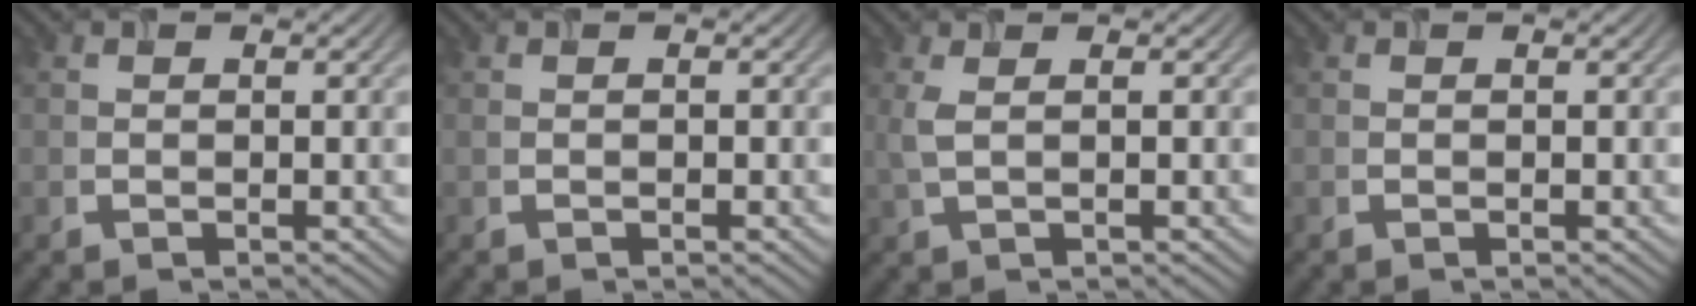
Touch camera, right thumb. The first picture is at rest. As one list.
[{"total": 0.7, "force": [0.0, 0.4, 0.5], "torque": [-0.011, 0.001, 0.000]}, {"total": 2.2, "force": [0.5, 0.6, 2.1], "torque": [-0.053, 0.006, 0.011]}, {"total": 0.0}]